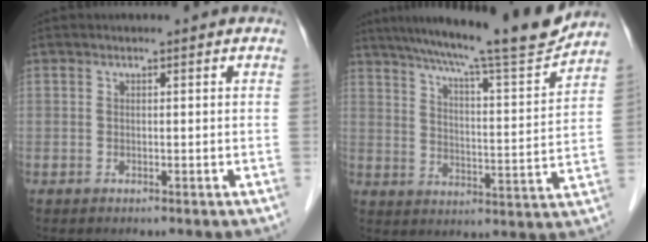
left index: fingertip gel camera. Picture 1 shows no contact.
{"total": 17.7, "force": [15.6, 0.0, 8.4], "torque": [-0.135, -0.014, 0.224]}